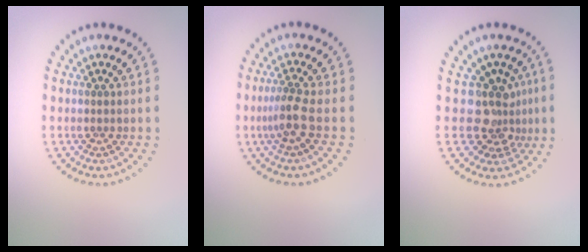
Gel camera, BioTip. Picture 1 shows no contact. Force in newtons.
{"total": 2.5, "press": 1.9, "slide": 1.6}
{"total": 3.6, "press": 2.8, "slide": 2.3}